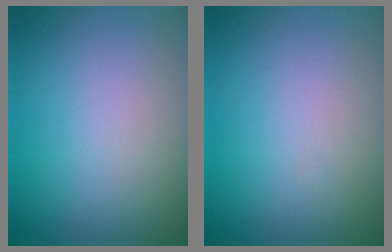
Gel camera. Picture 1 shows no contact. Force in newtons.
{"total": 0.0}